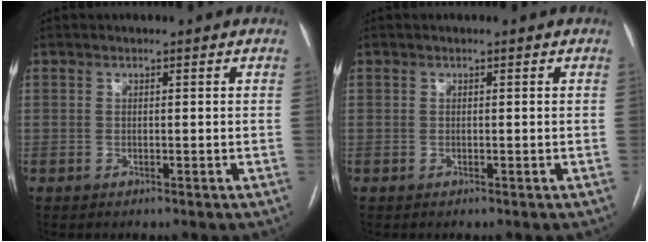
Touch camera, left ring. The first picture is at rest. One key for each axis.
{"total": 0.0}